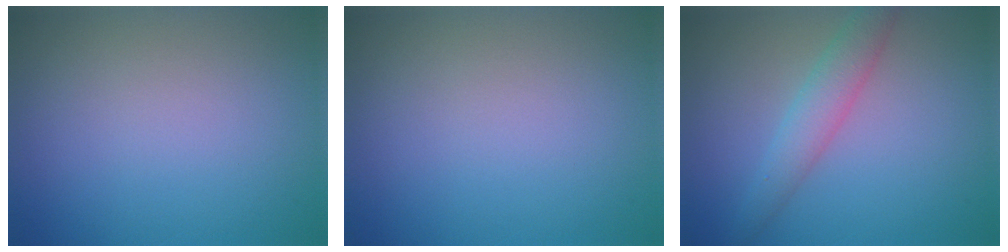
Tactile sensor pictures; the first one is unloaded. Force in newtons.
{"total": 0.0}
{"total": 2.9, "press": 2.9, "slide": 0.1}